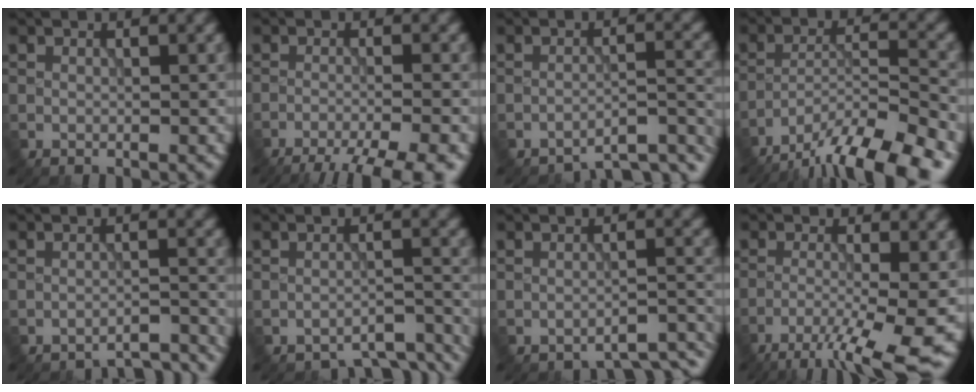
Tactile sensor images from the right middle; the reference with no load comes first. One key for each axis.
{"total": 9.2, "fx": -7.7, "fy": 1.9, "fz": 4.7, "tx": -0.063, "ty": -0.015, "tz": -0.102}
{"total": 5.0, "fx": -4.8, "fy": 0.6, "fz": 1.6, "tx": -0.016, "ty": -0.002, "tz": -0.067}
{"total": 11.6, "fx": -9.5, "fy": 2.3, "fz": 6.3, "tx": -0.098, "ty": -0.011, "tz": -0.153}
{"total": 4.1, "fx": -4.1, "fy": 0.4, "fz": 0.5, "tx": -0.002, "ty": 0.003, "tz": -0.048}
{"total": 4.7, "fx": -4.4, "fy": 1.2, "fz": 1.2, "tx": -0.010, "ty": -0.016, "tz": -0.042}
{"total": 2.8, "fx": -2.6, "fy": 0.4, "fz": 0.8, "tx": -0.005, "ty": -0.004, "tz": -0.033}
{"total": 6.7, "fx": -3.9, "fy": 0.8, "fz": 5.3, "tx": -0.083, "ty": -0.006, "tz": -0.073}